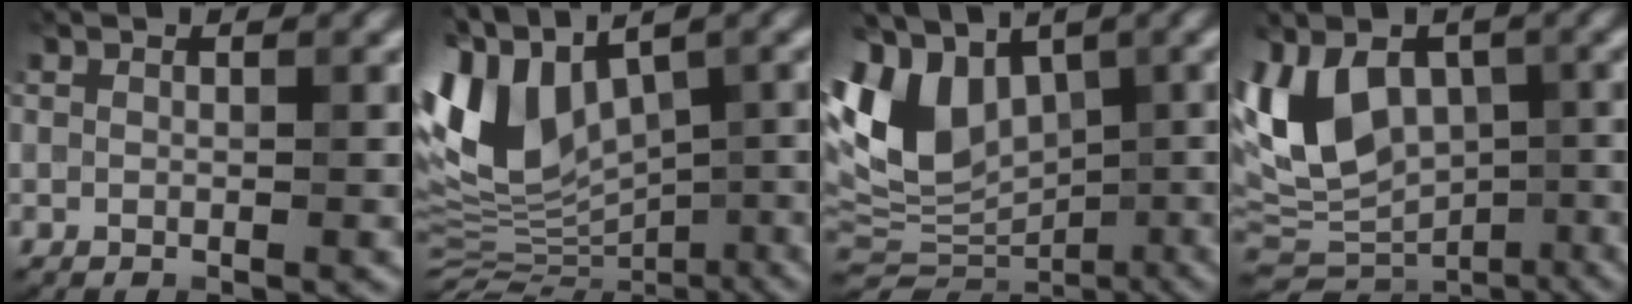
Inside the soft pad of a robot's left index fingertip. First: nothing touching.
{"total": 11.0, "force": [2.4, 6.4, 8.6], "torque": [-0.178, 0.005, 0.049]}
{"total": 11.5, "force": [1.4, 8.0, 8.2], "torque": [-0.185, 0.004, 0.025]}
{"total": 10.4, "force": [-0.4, 7.1, 7.5], "torque": [-0.136, -0.001, -0.009]}